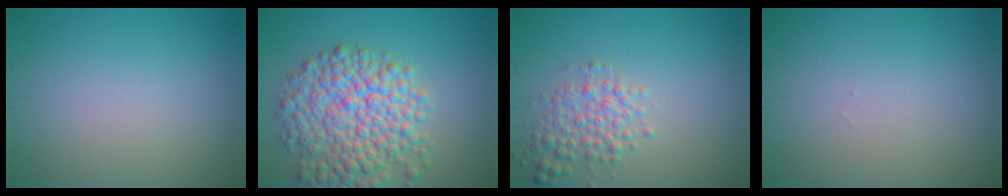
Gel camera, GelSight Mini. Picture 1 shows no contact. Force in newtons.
{"total": 8.5, "press": 8.4, "slide": 0.4}
{"total": 3.0, "press": 3.0, "slide": 0.1}
{"total": 0.0}